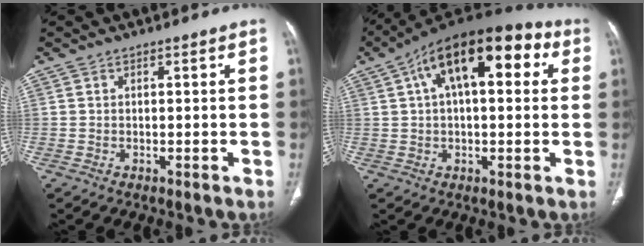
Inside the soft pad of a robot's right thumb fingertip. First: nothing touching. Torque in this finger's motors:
{"motor_torque": [0.83, 4.18, 0.82, -0.49, 0.14]}